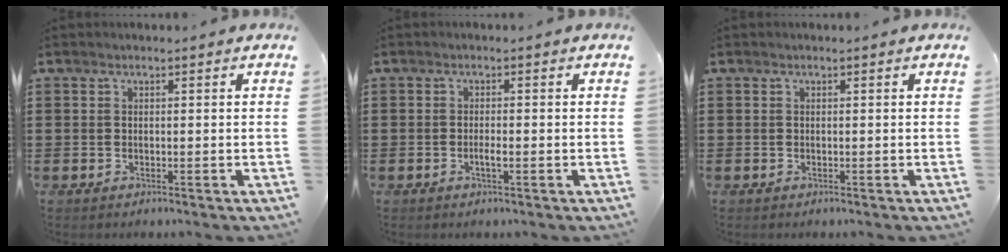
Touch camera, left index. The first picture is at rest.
{"total": 1.4, "force": [-0.5, 0.2, 1.3], "torque": [-0.022, -0.002, -0.007]}
{"total": 0.0}